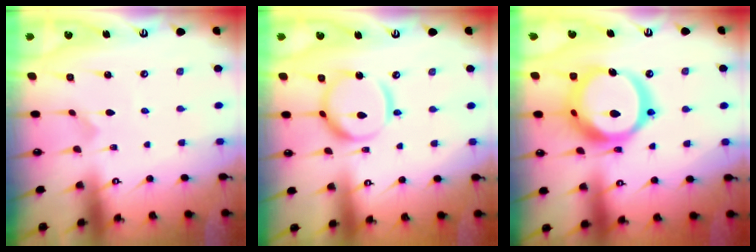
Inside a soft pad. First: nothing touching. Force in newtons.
{"total": 13.5, "press": 13.4, "slide": 1.4}
{"total": 21.8, "press": 21.7, "slide": 2.3}